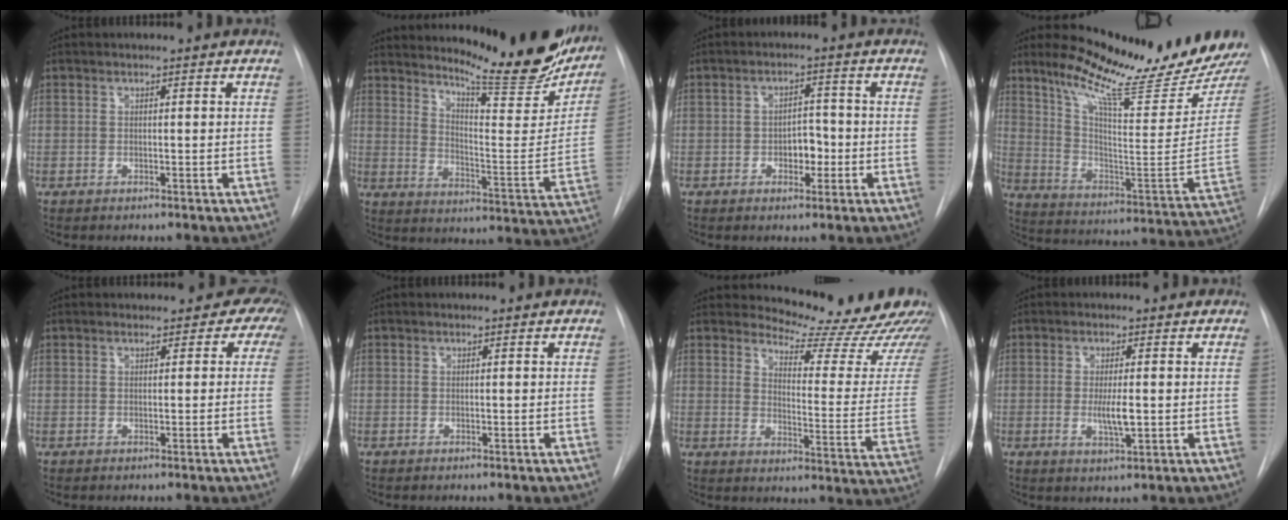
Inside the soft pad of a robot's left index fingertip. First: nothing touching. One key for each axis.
{"total": 22.9, "fx": 19.9, "fy": 3.4, "fz": 10.9, "tx": -0.158, "ty": -0.085, "tz": 0.255}
{"total": 3.8, "fx": -1.4, "fy": 2.2, "fz": 2.7, "tx": -0.032, "ty": 0.002, "tz": -0.020}
{"total": 19.5, "fx": 17.4, "fy": -1.1, "fz": 8.9, "tx": -0.149, "ty": -0.098, "tz": 0.260}
{"total": 3.7, "fx": 1.7, "fy": 2.6, "fz": 1.9, "tx": 0.009, "ty": 0.005, "tz": 0.010}
{"total": 0.0}
{"total": 19.2, "fx": 18.0, "fy": 3.6, "fz": 5.4, "tx": -0.056, "ty": -0.119, "tz": 0.197}
{"total": 3.7, "fx": -0.5, "fy": 0.8, "fz": 3.6, "tx": -0.067, "ty": -0.011, "tz": -0.008}